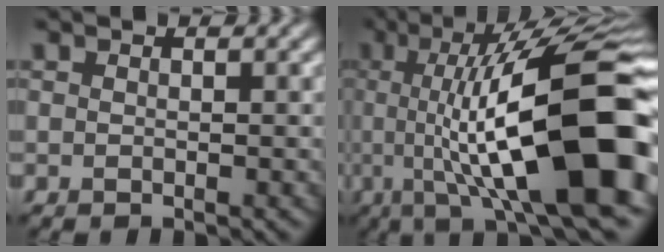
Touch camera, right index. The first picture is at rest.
{"total": 17.3, "force": [-0.7, 4.5, 16.7], "torque": [-0.219, 0.026, -0.013]}